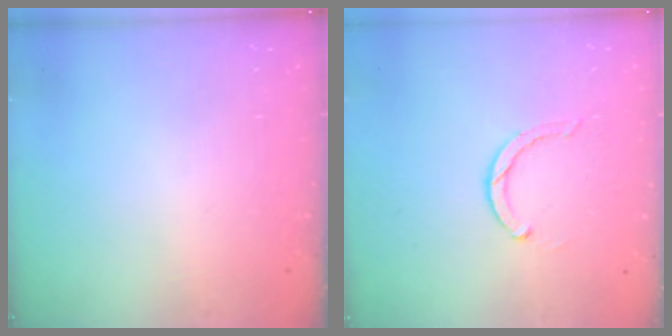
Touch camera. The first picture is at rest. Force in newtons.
{"total": 3.0, "press": 2.9, "slide": 0.5}